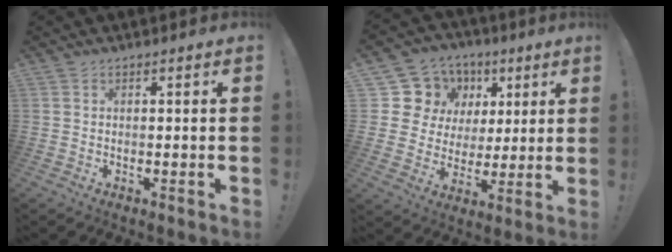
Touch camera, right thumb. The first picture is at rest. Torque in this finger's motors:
{"motor_torque": [-0.09, 0.29, -0.27, 0.34, 0.01]}